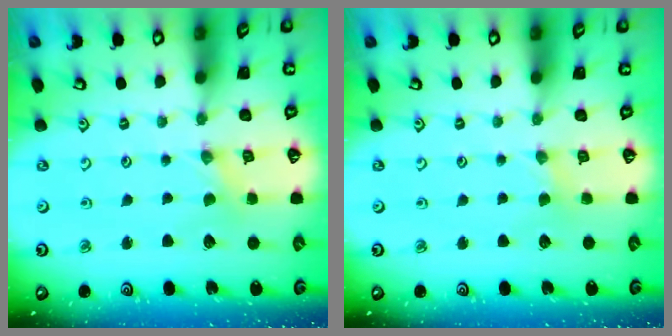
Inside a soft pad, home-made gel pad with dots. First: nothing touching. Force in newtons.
{"total": 1.7, "press": 1.6, "slide": 0.4}